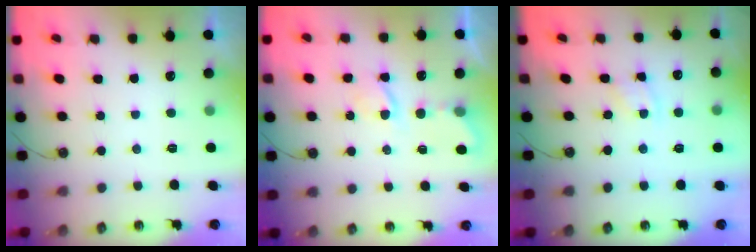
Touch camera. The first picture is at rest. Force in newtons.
{"total": 4.5, "press": 4.5, "slide": 0.3}
{"total": 3.9, "press": 3.9, "slide": 0.5}